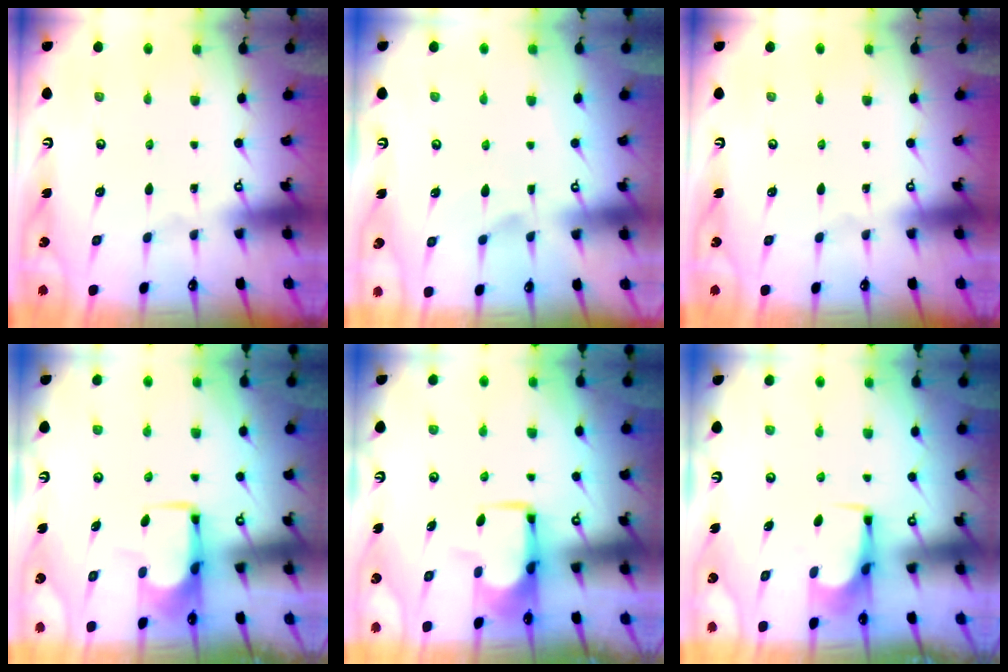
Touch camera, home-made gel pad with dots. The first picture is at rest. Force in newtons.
{"total": 2.6, "press": 2.4, "slide": 1.0}
{"total": 0.0}
{"total": 1.9, "press": 1.9, "slide": 0.5}
{"total": 1.5, "press": 1.5, "slide": 0.5}
{"total": 0.7, "press": 0.6, "slide": 0.3}